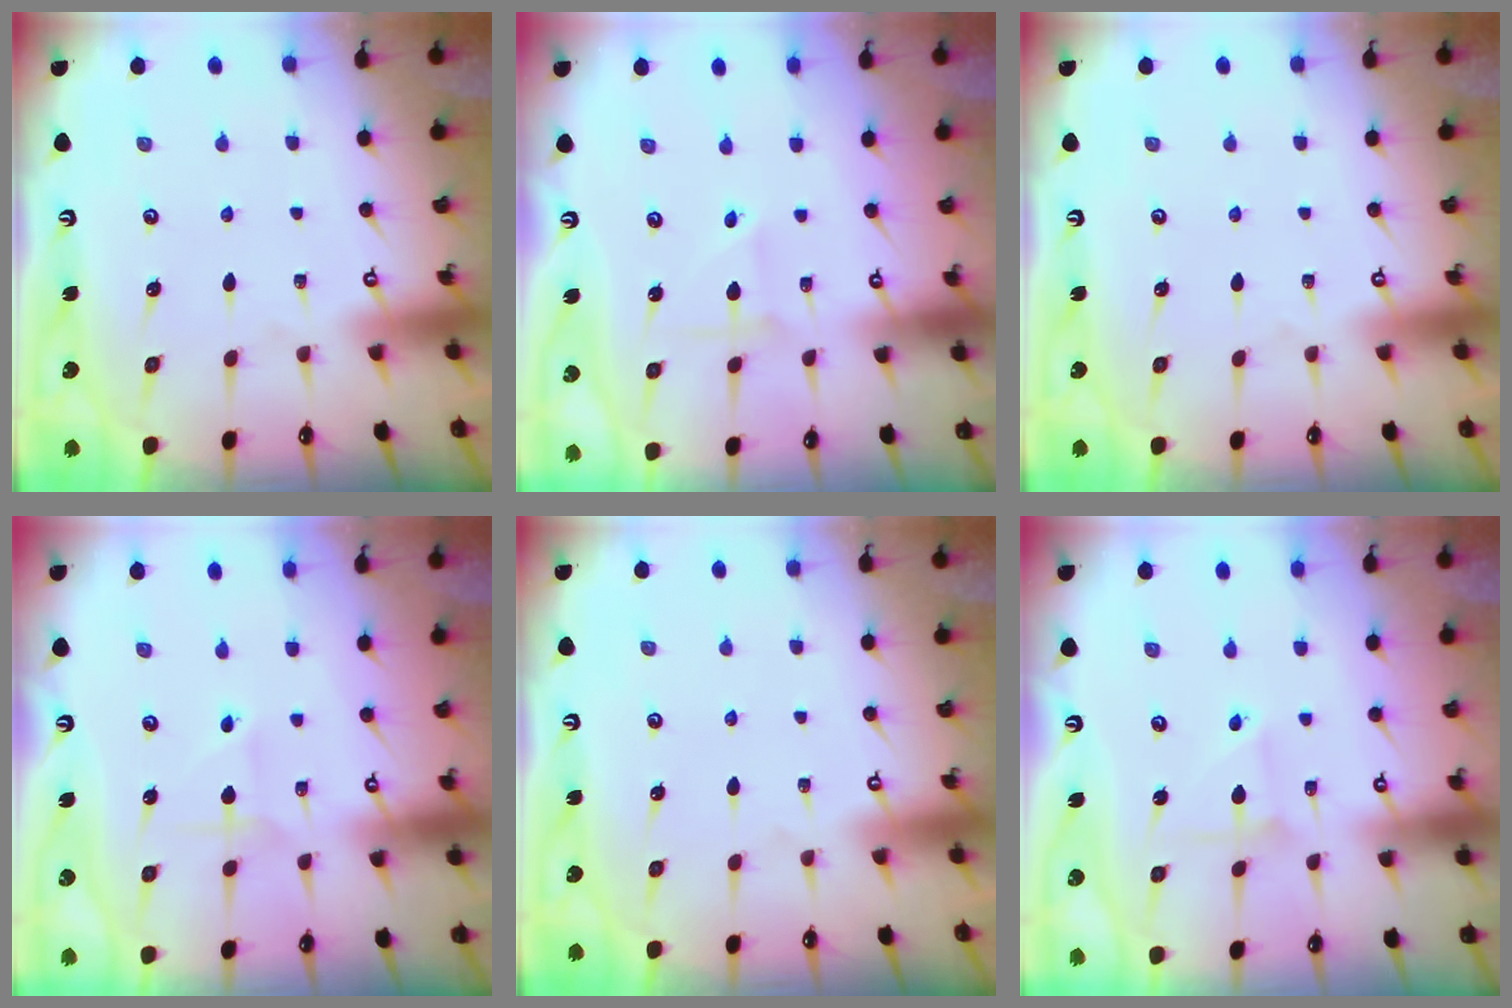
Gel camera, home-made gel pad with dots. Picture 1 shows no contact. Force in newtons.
{"total": 1.4, "press": 1.4, "slide": 0.1}
{"total": 0.0}
{"total": 2.0, "press": 2.0, "slide": 0.1}
{"total": 0.0}
{"total": 2.4, "press": 2.4, "slide": 0.2}